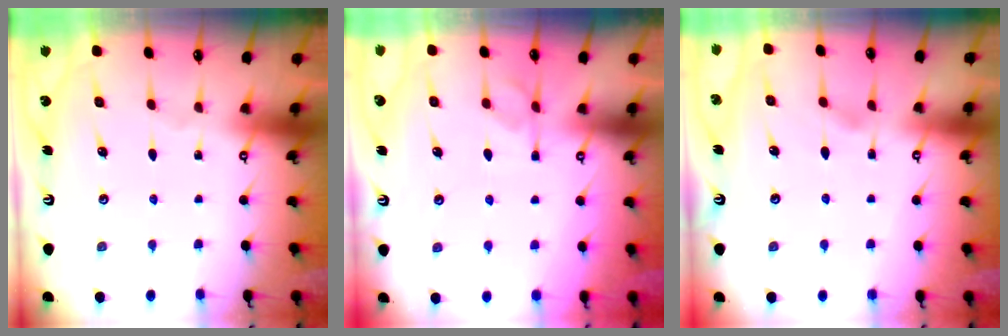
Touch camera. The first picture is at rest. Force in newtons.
{"total": 2.3, "press": 1.9, "slide": 1.3}
{"total": 1.1, "press": 0.6, "slide": 1.0}